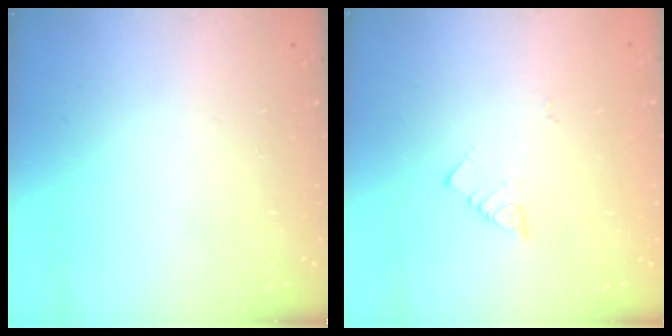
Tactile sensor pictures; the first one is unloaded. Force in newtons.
{"total": 2.7, "press": 2.6, "slide": 0.5}